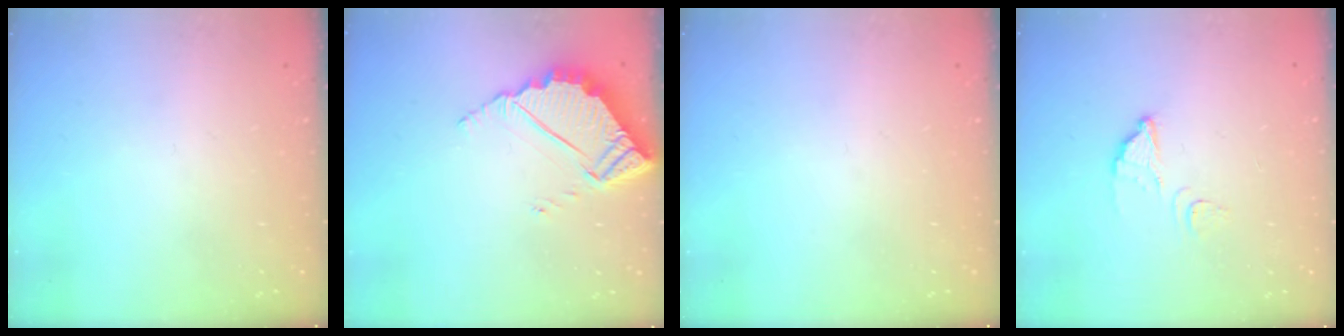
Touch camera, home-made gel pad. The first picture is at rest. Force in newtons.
{"total": 6.2, "press": 6.2, "slide": 0.3}
{"total": 0.0}
{"total": 2.5, "press": 2.5, "slide": 0.2}